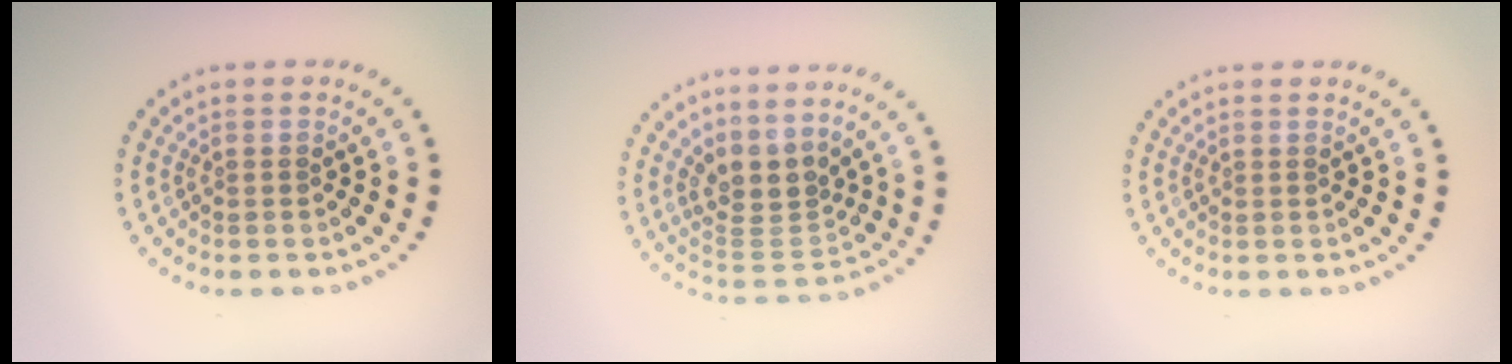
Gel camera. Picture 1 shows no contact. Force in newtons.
{"total": 3.6, "press": 2.9, "slide": 2.1}
{"total": 0.0}